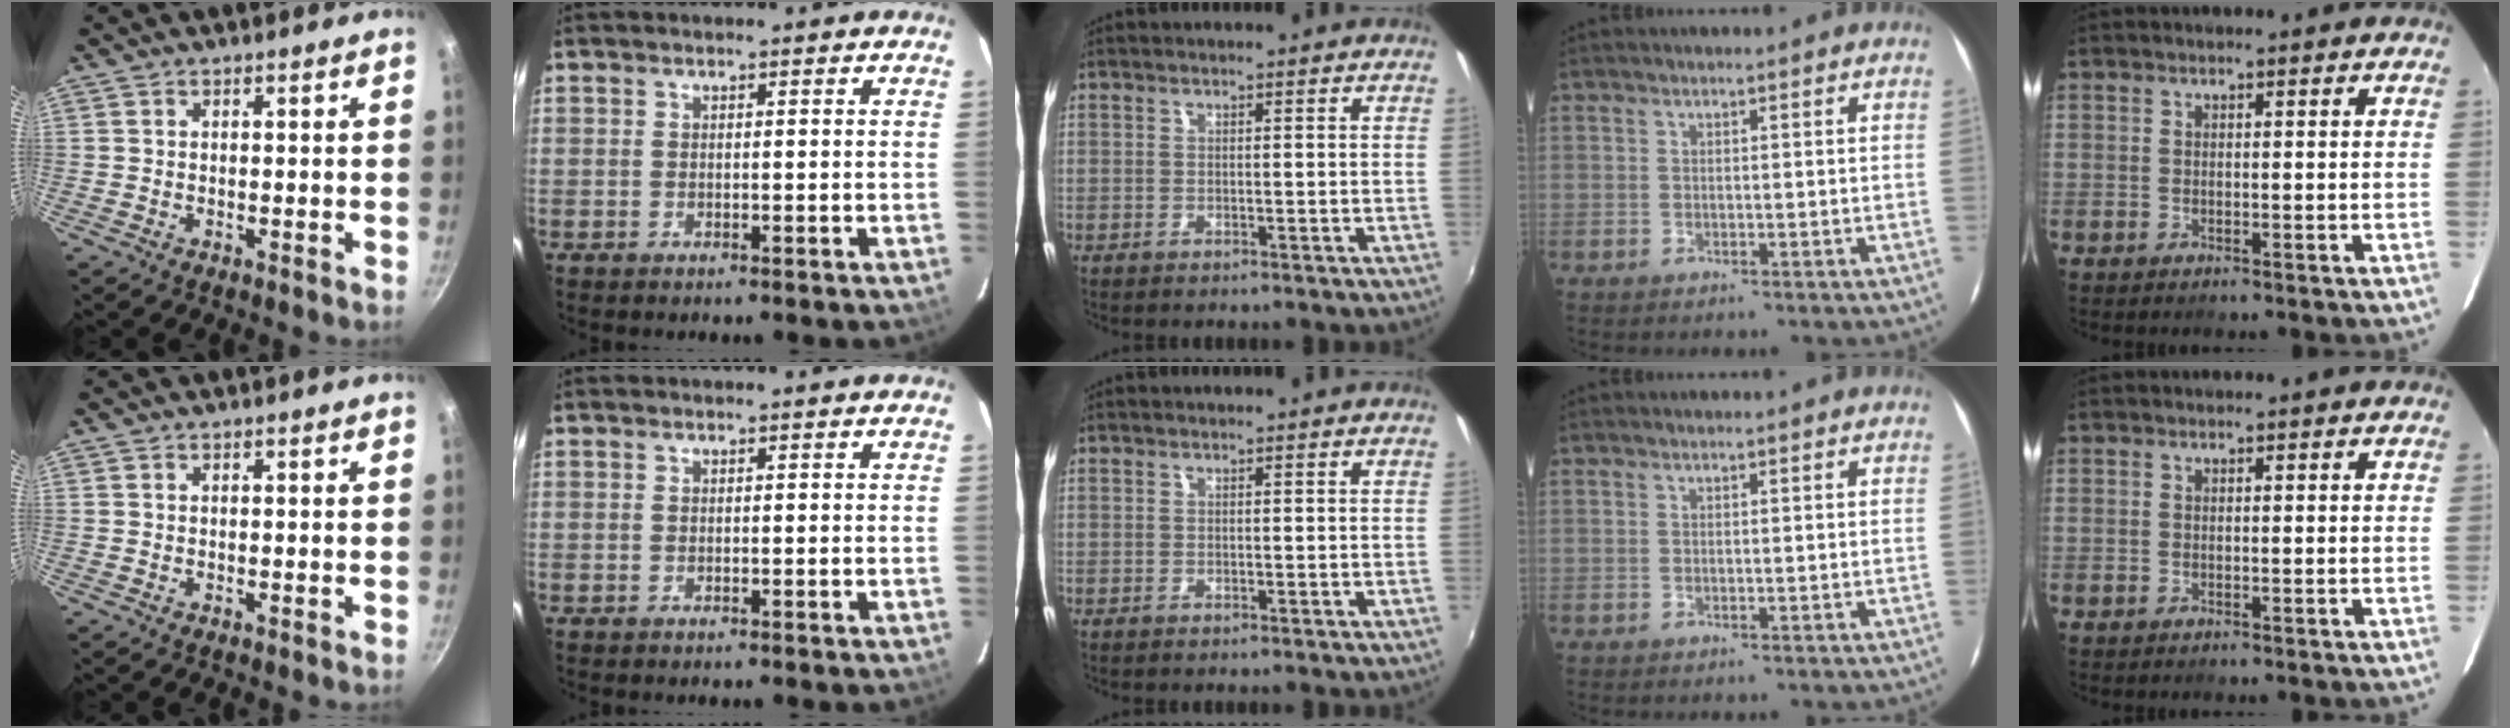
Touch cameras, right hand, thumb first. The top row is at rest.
{}